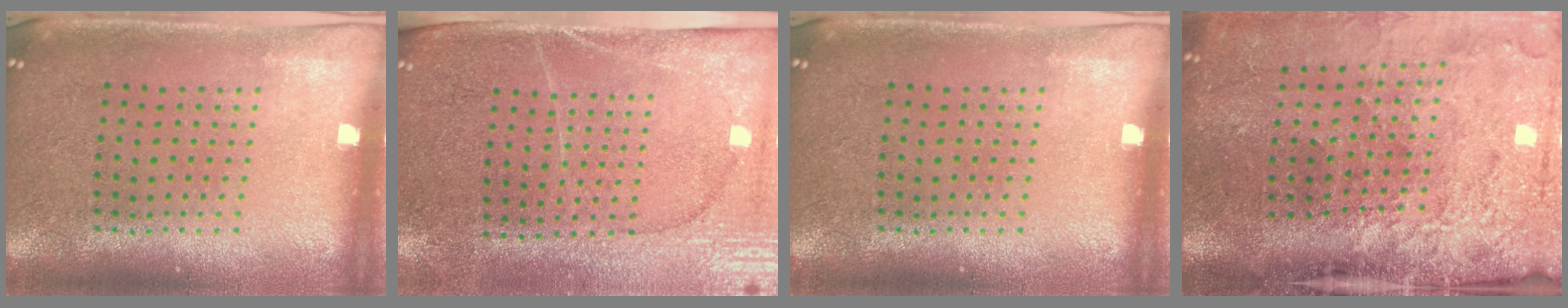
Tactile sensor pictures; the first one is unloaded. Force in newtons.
{"total": 3.0, "press": 2.8, "slide": 1.1}
{"total": 0.0}
{"total": 4.7, "press": 3.6, "slide": 3.0}